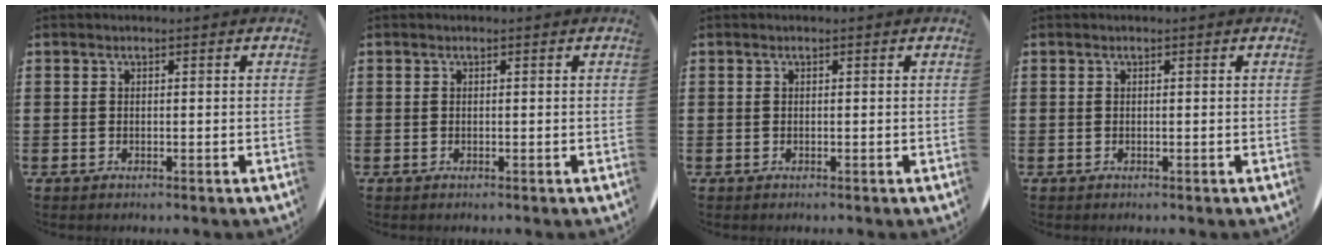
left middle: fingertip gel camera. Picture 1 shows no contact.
{"total": 0.0}
{"total": 0.0}
{"total": 0.0}